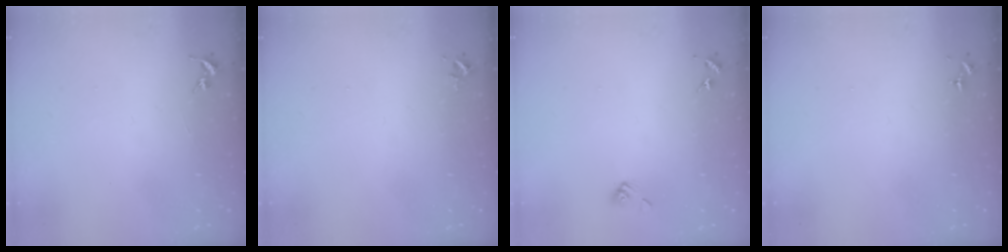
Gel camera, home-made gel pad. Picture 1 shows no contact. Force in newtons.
{"total": 2.4, "press": 2.4, "slide": 0.3}
{"total": 5.8, "press": 5.3, "slide": 2.3}
{"total": 0.0}